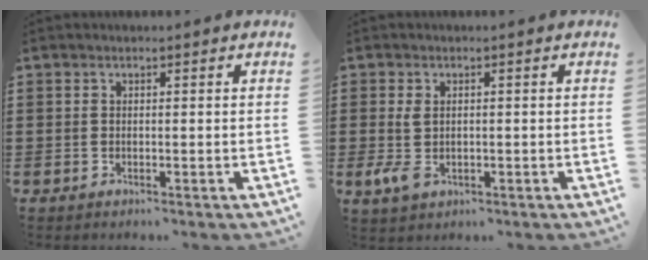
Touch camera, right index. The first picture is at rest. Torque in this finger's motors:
{"motor_torque": [0.02, 0.01, 0.05, 0.01]}